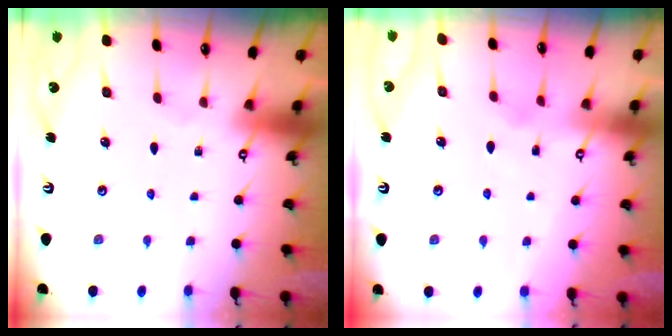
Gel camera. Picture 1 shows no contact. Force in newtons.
{"total": 2.0, "press": 2.0, "slide": 0.1}